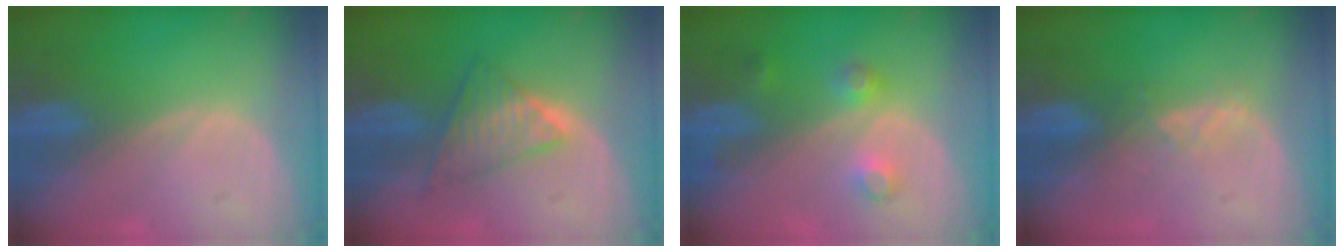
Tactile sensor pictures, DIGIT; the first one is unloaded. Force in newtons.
{"total": 6.1, "press": 6.0, "slide": 1.0}
{"total": 3.7, "press": 3.3, "slide": 1.7}
{"total": 2.6, "press": 2.5, "slide": 0.8}